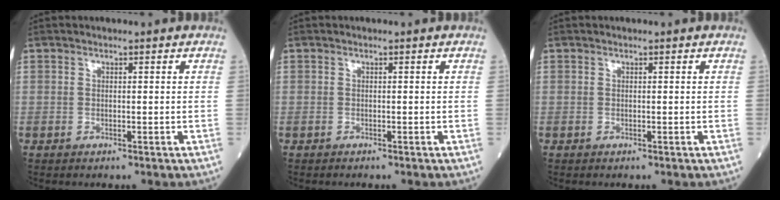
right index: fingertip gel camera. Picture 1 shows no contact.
{"total": 0.0}
{"total": 0.0}